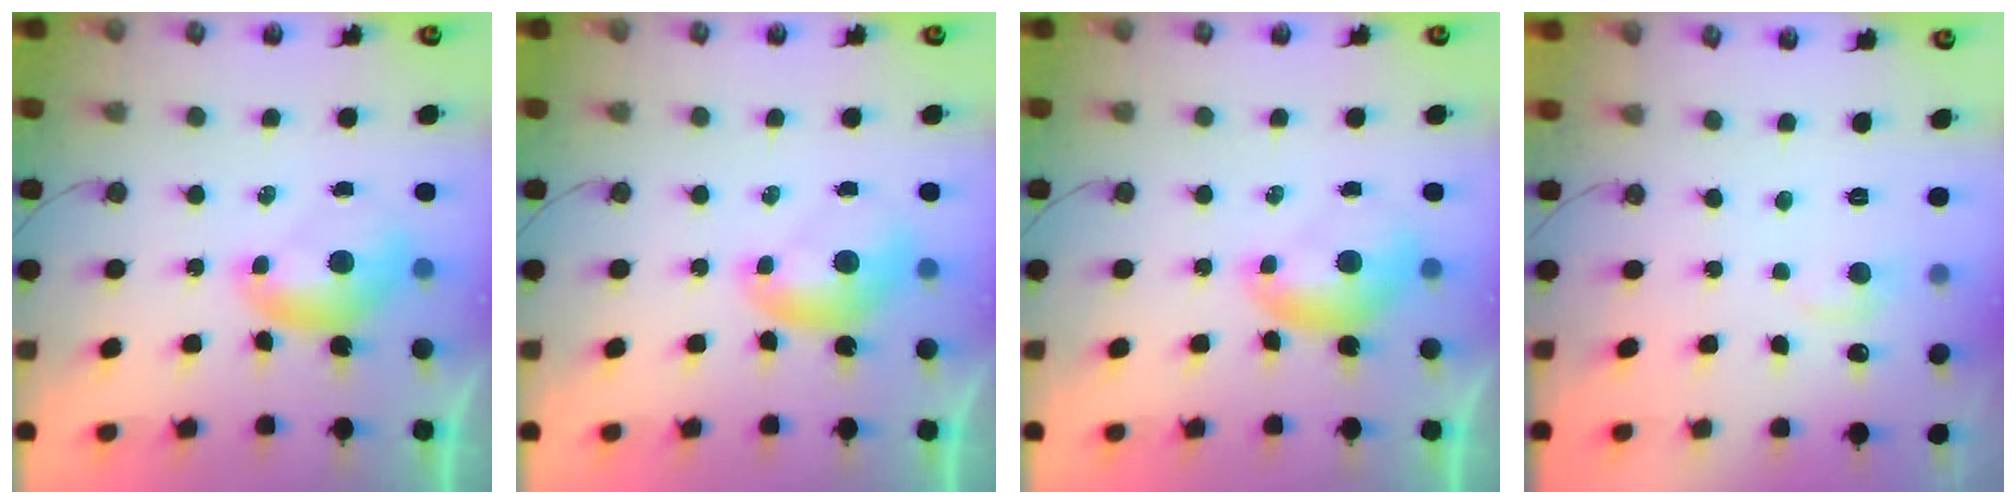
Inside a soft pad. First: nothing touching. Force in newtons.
{"total": 0.0}
{"total": 0.0}
{"total": 1.1, "press": 0.7, "slide": 0.9}